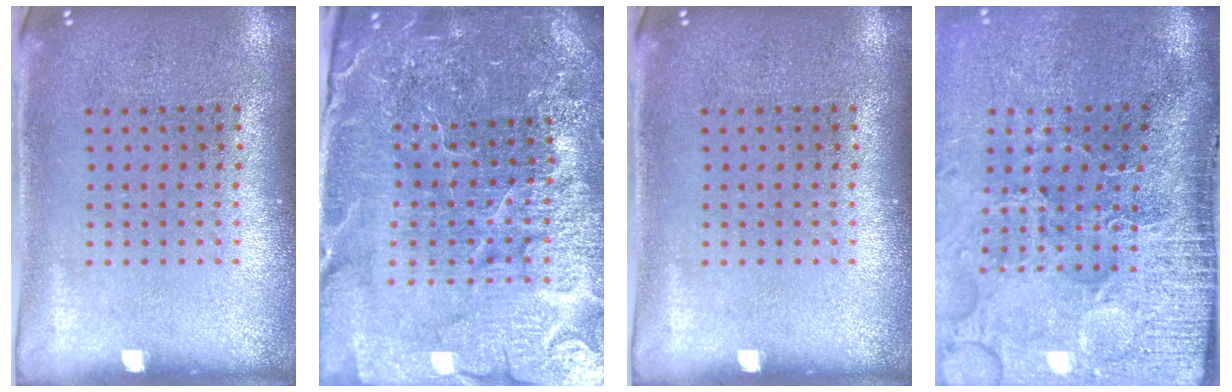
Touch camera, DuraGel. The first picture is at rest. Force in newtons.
{"total": 5.8, "press": 5.2, "slide": 2.6}
{"total": 0.0}
{"total": 5.0, "press": 4.0, "slide": 2.9}